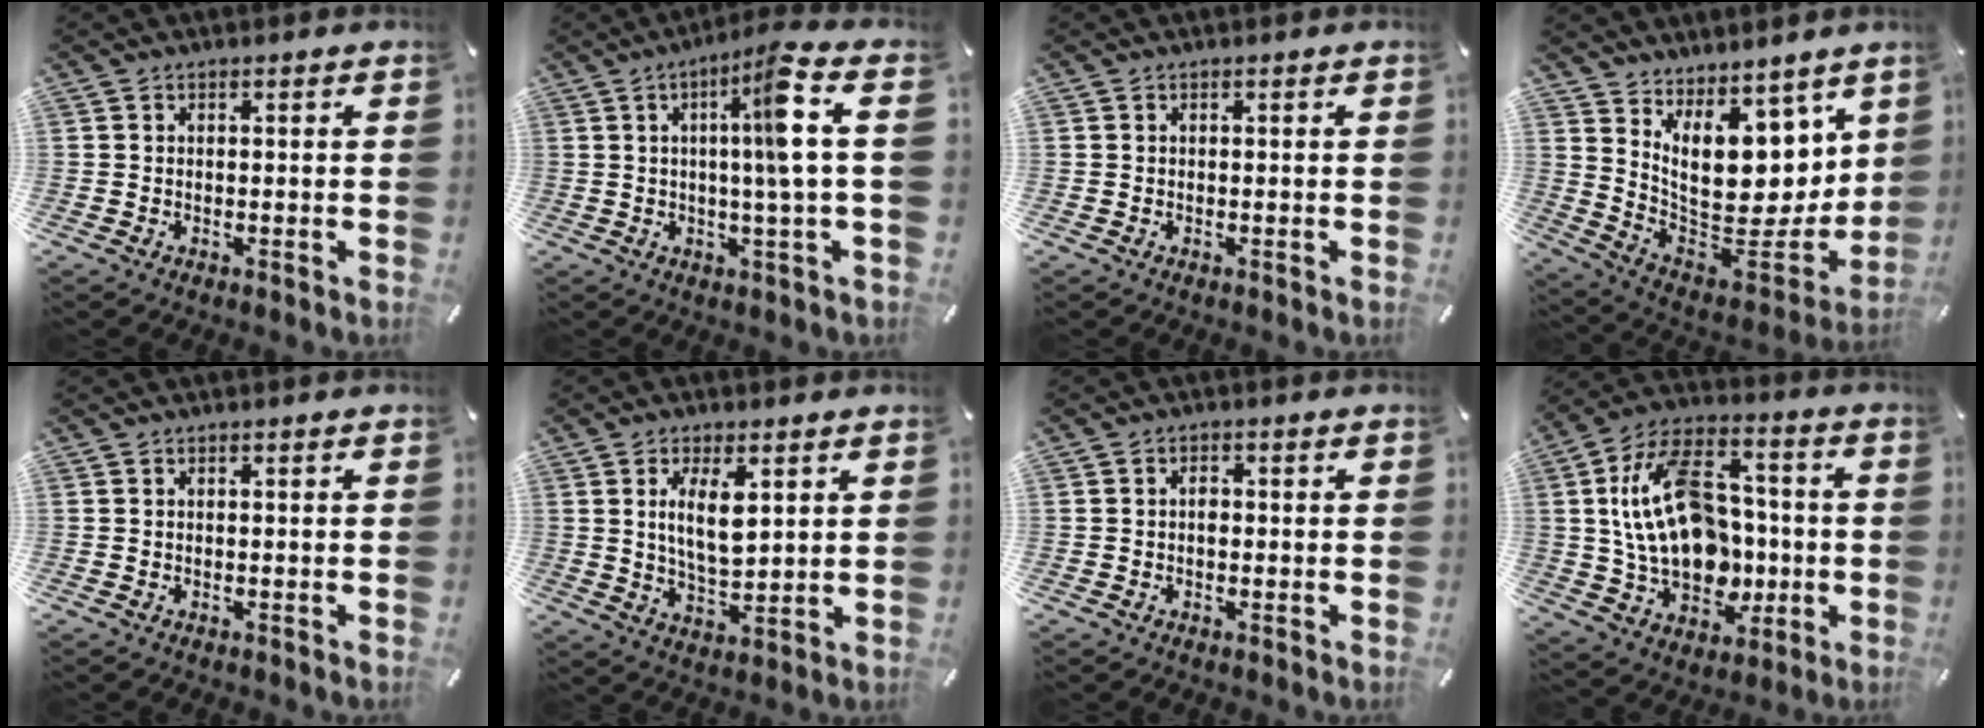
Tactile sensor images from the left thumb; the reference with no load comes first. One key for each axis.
{"total": 12.5, "fx": 2.7, "fy": -0.4, "fz": 12.2, "tx": -0.199, "ty": -0.005, "tz": 0.027}
{"total": 0.0}
{"total": 16.8, "fx": 7.6, "fy": 10.7, "fz": 10.5, "tx": -0.174, "ty": -0.092, "tz": 0.143}
{"total": 0.0}
{"total": 9.2, "fx": 3.0, "fy": 4.3, "fz": 7.6, "tx": -0.145, "ty": -0.008, "tz": 0.045}
{"total": 1.8, "fx": -0.1, "fy": 1.2, "fz": 1.3, "tx": -0.027, "ty": 0.004, "tz": -0.004}
{"total": 22.1, "fx": 0.4, "fy": 15.6, "fz": 15.7, "tx": -0.302, "ty": 0.011, "tz": 0.013}